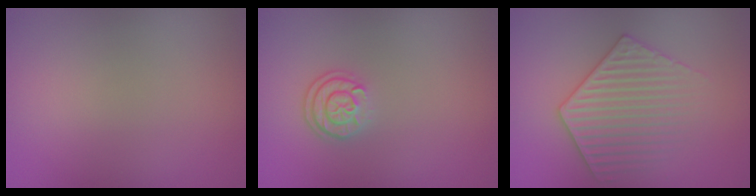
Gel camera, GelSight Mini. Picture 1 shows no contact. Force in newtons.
{"total": 2.3, "press": 2.0, "slide": 1.3}
{"total": 3.8, "press": 3.6, "slide": 1.0}